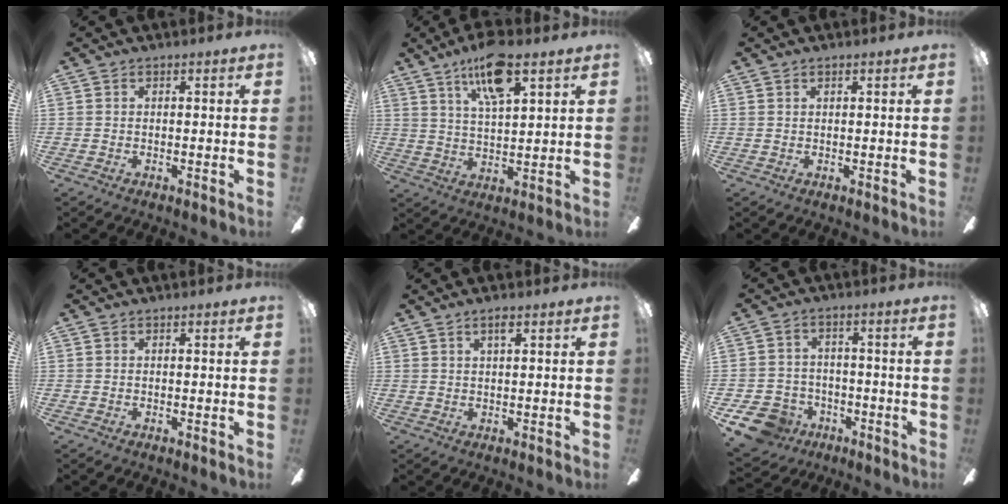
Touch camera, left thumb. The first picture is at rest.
{"total": 12.0, "force": [7.8, 3.5, 8.4], "torque": [-0.151, -0.024, 0.134]}
{"total": 0.6, "force": [0.4, 0.1, 0.3], "torque": [-0.007, 0.002, 0.008]}
{"total": 0.0}
{"total": 2.4, "force": [1.6, 0.5, 1.8], "torque": [-0.033, 0.001, 0.025]}
{"total": 9.5, "force": [-5.6, 6.9, 3.3], "torque": [-0.090, 0.035, -0.101]}